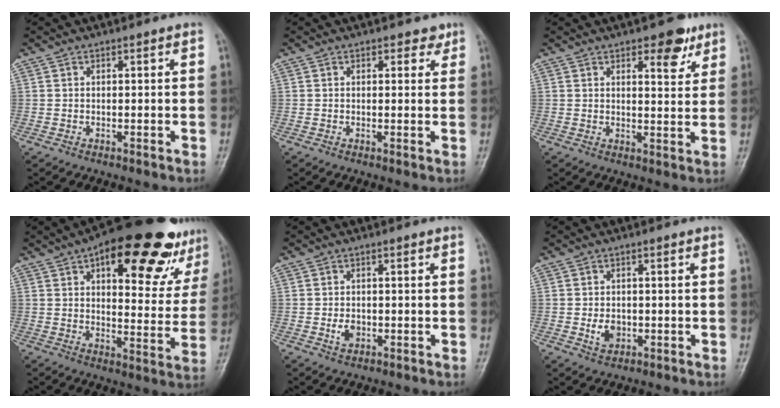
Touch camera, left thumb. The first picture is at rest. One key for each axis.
{"total": 2.1, "fx": 1.3, "fy": 1.4, "fz": 0.9, "tx": 0.007, "ty": -0.004, "tz": 0.012}
{"total": 6.4, "fx": 3.8, "fy": 2.8, "fz": 4.3, "tx": -0.033, "ty": -0.019, "tz": 0.046}
{"total": 25.0, "fx": 14.5, "fy": 10.0, "fz": 17.7, "tx": -0.194, "ty": -0.028, "tz": 0.195}
{"total": 2.6, "fx": -0.6, "fy": 2.0, "fz": 1.7, "tx": -0.023, "ty": 0.000, "tz": -0.009}
{"total": 3.6, "fx": -0.6, "fy": 2.7, "fz": 2.3, "tx": -0.030, "ty": 0.000, "tz": -0.006}